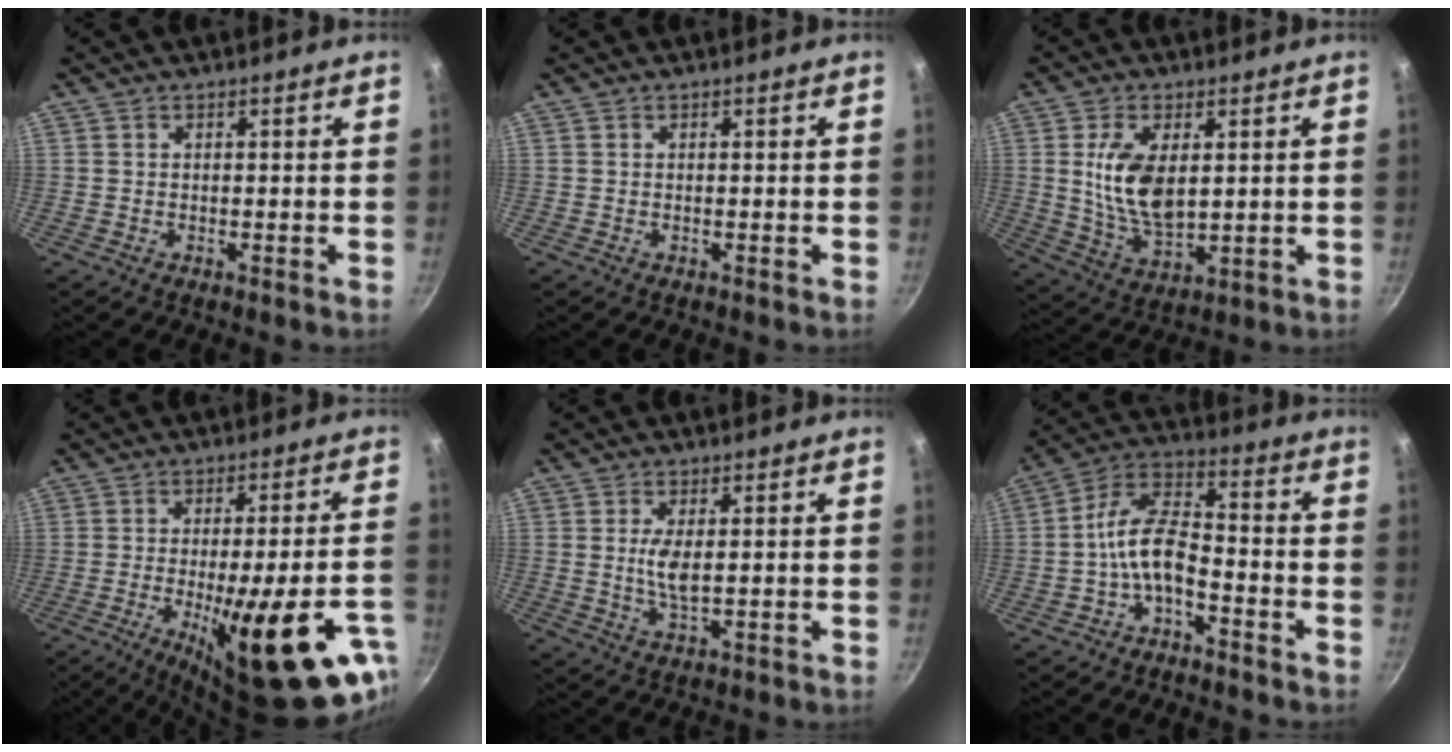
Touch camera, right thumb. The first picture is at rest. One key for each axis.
{"total": 0.0}
{"total": 11.6, "fx": 2.1, "fy": 6.2, "fz": 9.6, "tx": -0.176, "ty": -0.018, "tz": 0.050}
{"total": 23.9, "fx": -9.0, "fy": 5.9, "fz": 21.3, "tx": -0.273, "ty": 0.005, "tz": -0.113}
{"total": 4.4, "fx": 0.6, "fy": 1.5, "fz": 4.1, "tx": -0.084, "ty": -0.006, "tz": 0.014}
{"total": 9.4, "fx": -4.1, "fy": 4.6, "fz": 7.1, "tx": -0.130, "ty": 0.050, "tz": -0.085}